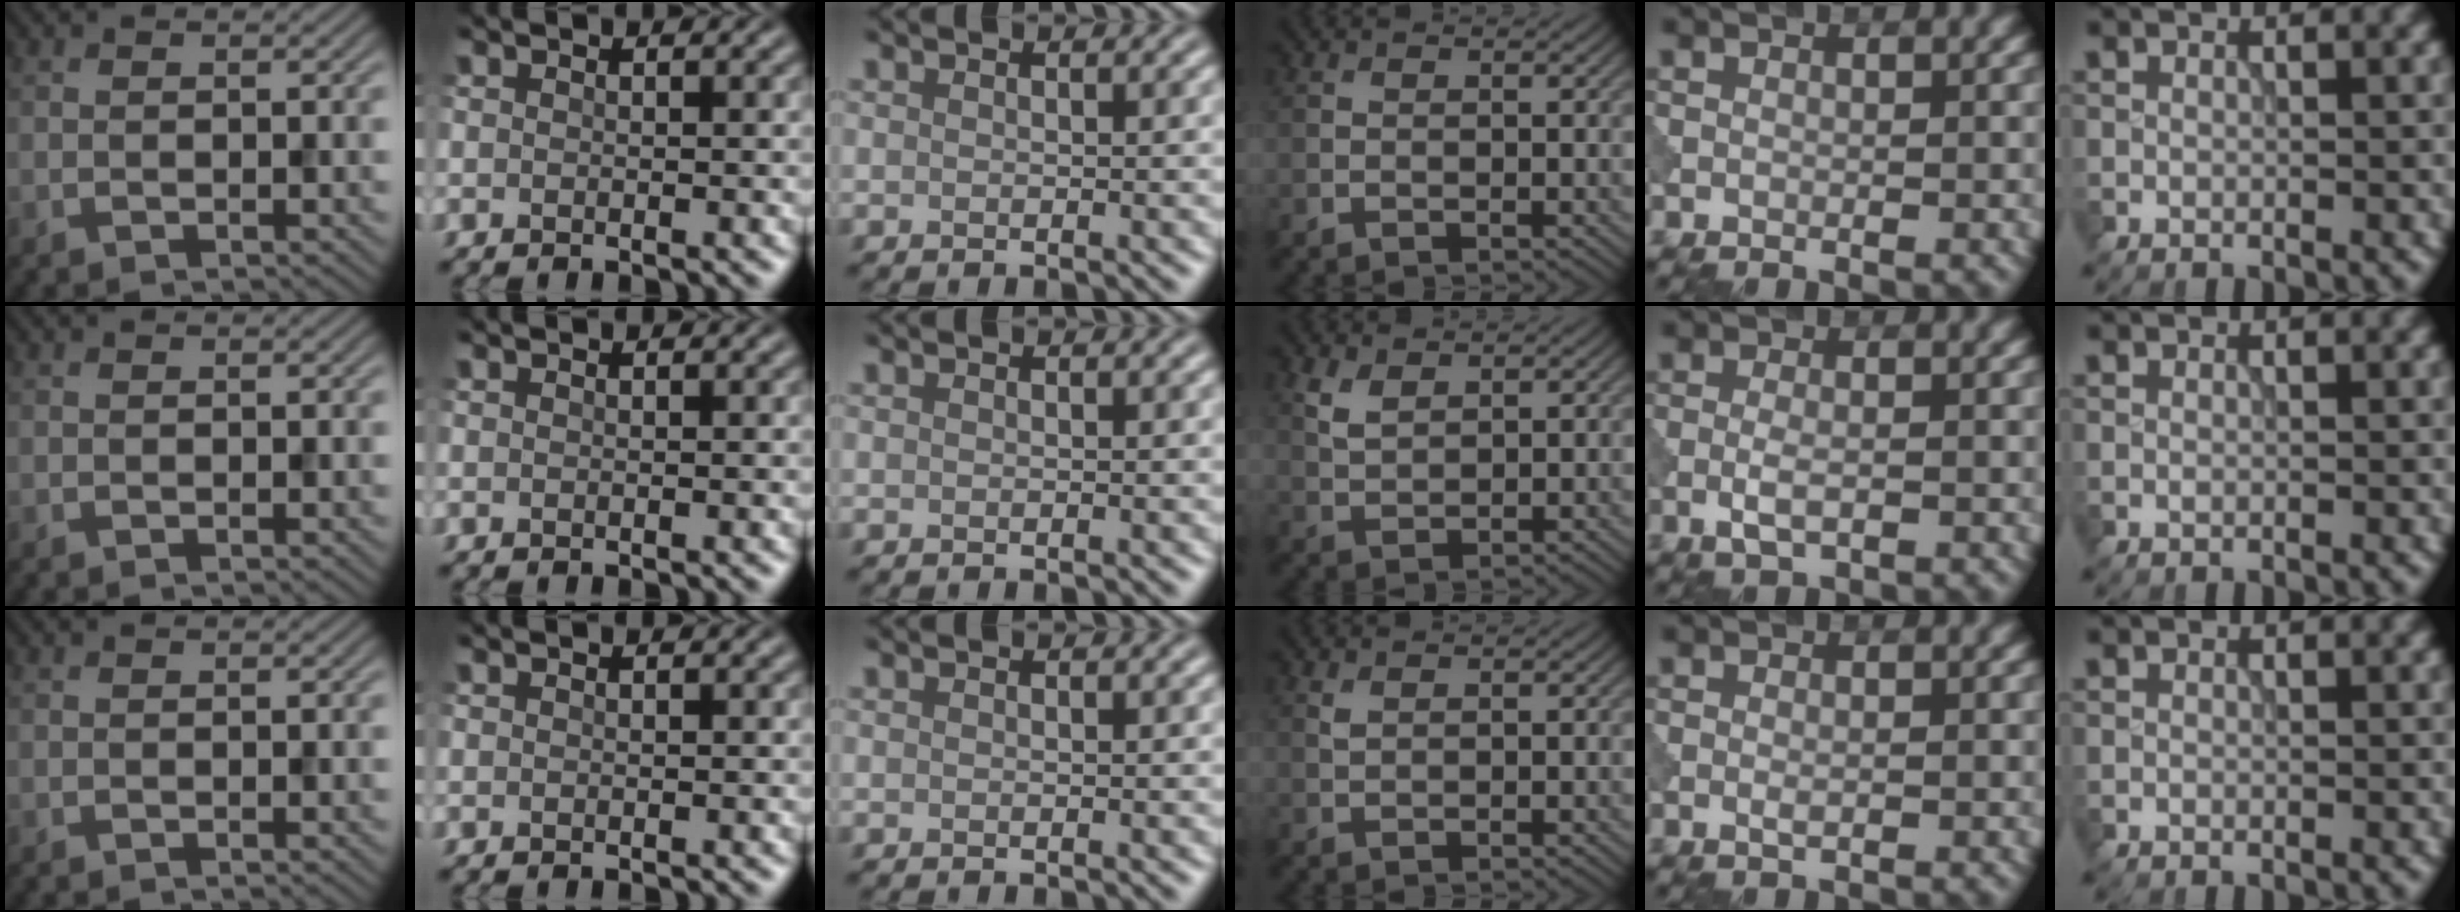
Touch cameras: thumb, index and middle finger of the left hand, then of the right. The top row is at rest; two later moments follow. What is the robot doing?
{"motion": "dispense", "object": "pipette"}